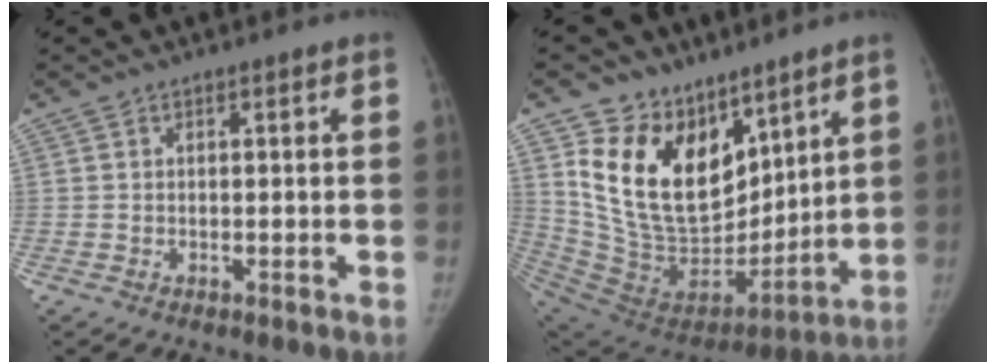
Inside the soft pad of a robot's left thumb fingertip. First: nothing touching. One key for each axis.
{"total": 20.8, "fx": 11.7, "fy": 13.4, "fz": 10.9, "tx": -0.146, "ty": -0.069, "tz": 0.235}